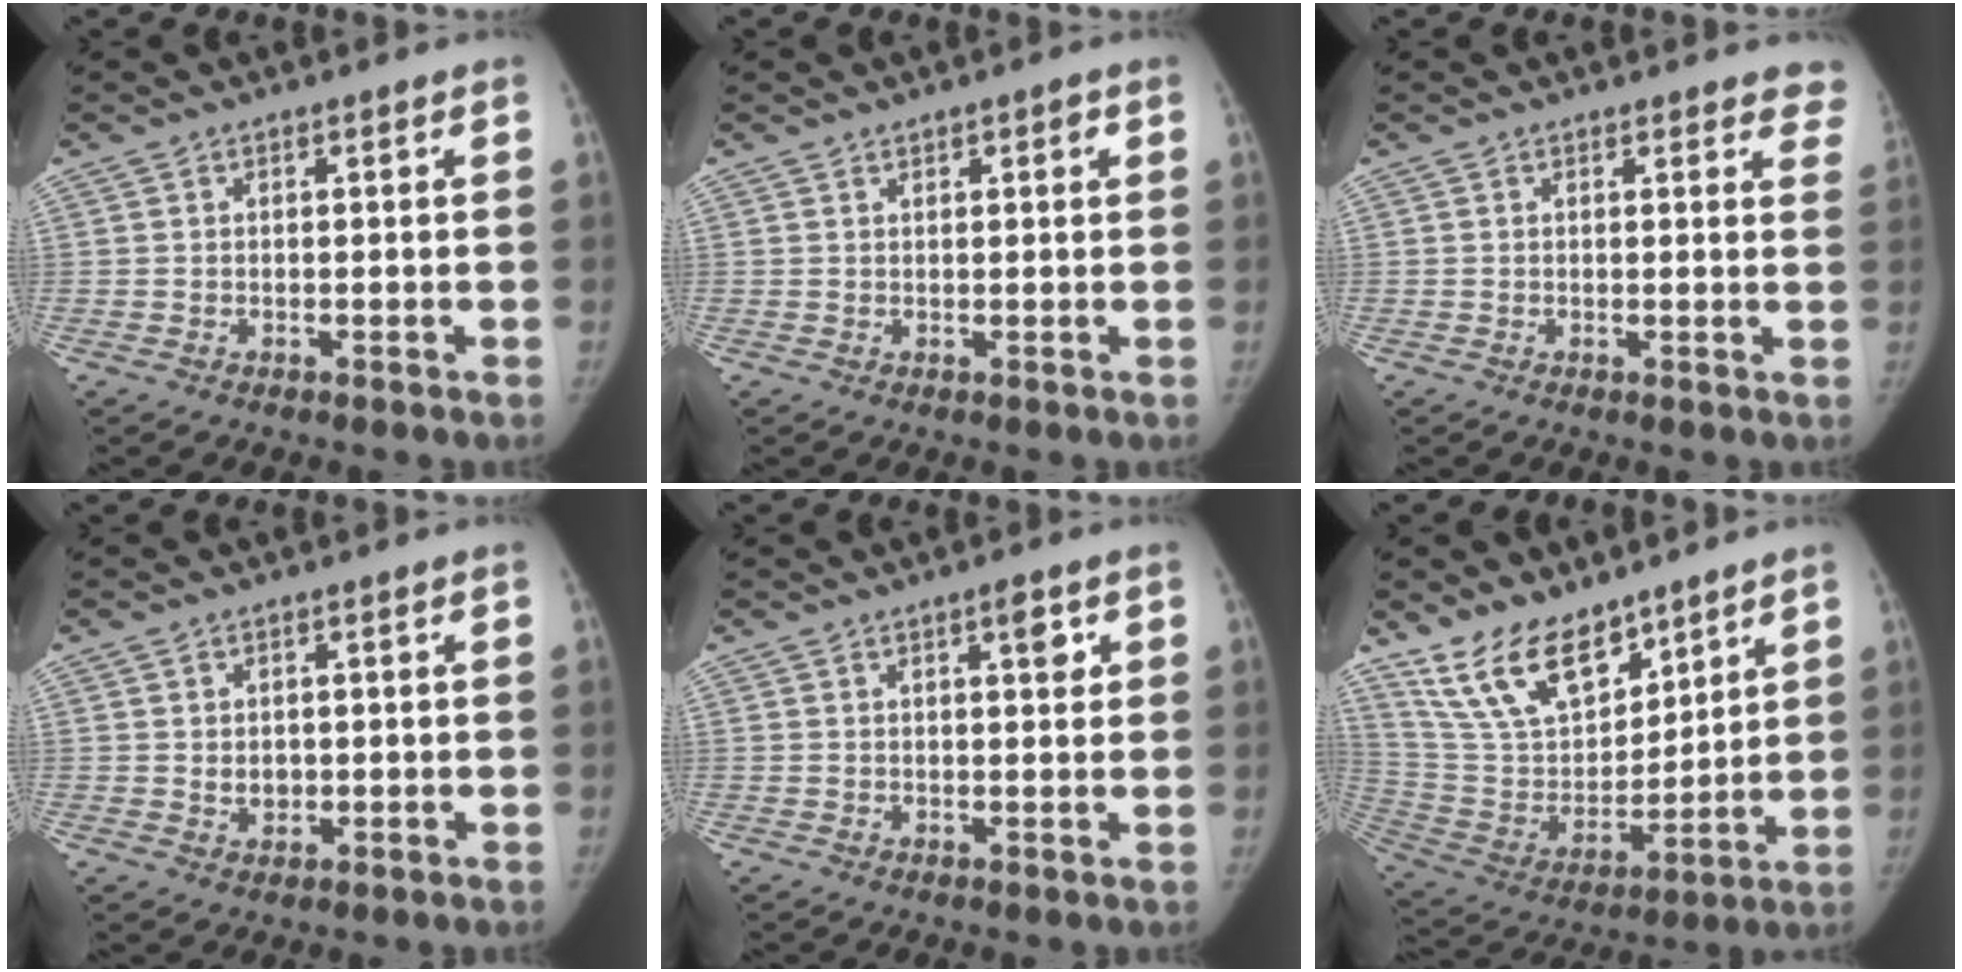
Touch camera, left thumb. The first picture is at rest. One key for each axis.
{"total": 1.6, "fx": 0.8, "fy": 0.6, "fz": 1.3, "tx": -0.013, "ty": -0.001, "tz": 0.011}
{"total": 4.9, "fx": 4.3, "fy": 1.7, "fz": 1.6, "tx": 0.016, "ty": -0.019, "tz": 0.028}
{"total": 2.6, "fx": 0.1, "fy": 2.1, "fz": 1.6, "tx": -0.012, "ty": -0.001, "tz": 0.005}
{"total": 3.0, "fx": 1.3, "fy": 0.9, "fz": 2.6, "tx": -0.031, "ty": -0.004, "tz": 0.018}
{"total": 16.9, "fx": 12.2, "fy": 8.4, "fz": 8.1, "tx": -0.106, "ty": -0.062, "tz": 0.243}